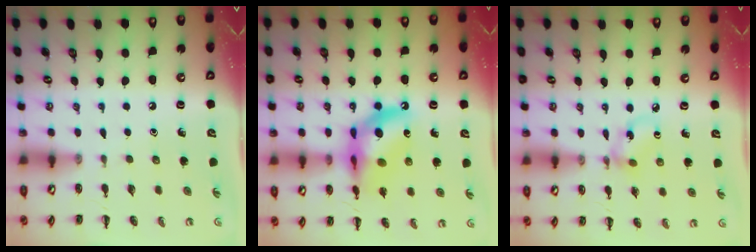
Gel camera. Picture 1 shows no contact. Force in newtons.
{"total": 14.8, "press": 14.3, "slide": 3.8}
{"total": 4.3, "press": 4.2, "slide": 0.6}